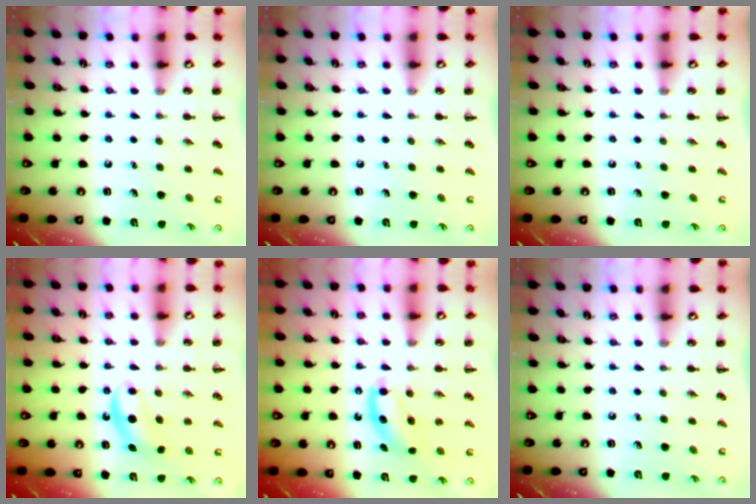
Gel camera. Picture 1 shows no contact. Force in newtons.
{"total": 0.0}
{"total": 0.0}
{"total": 5.6, "press": 5.5, "slide": 1.3}
{"total": 4.8, "press": 4.6, "slide": 1.4}
{"total": 0.0}